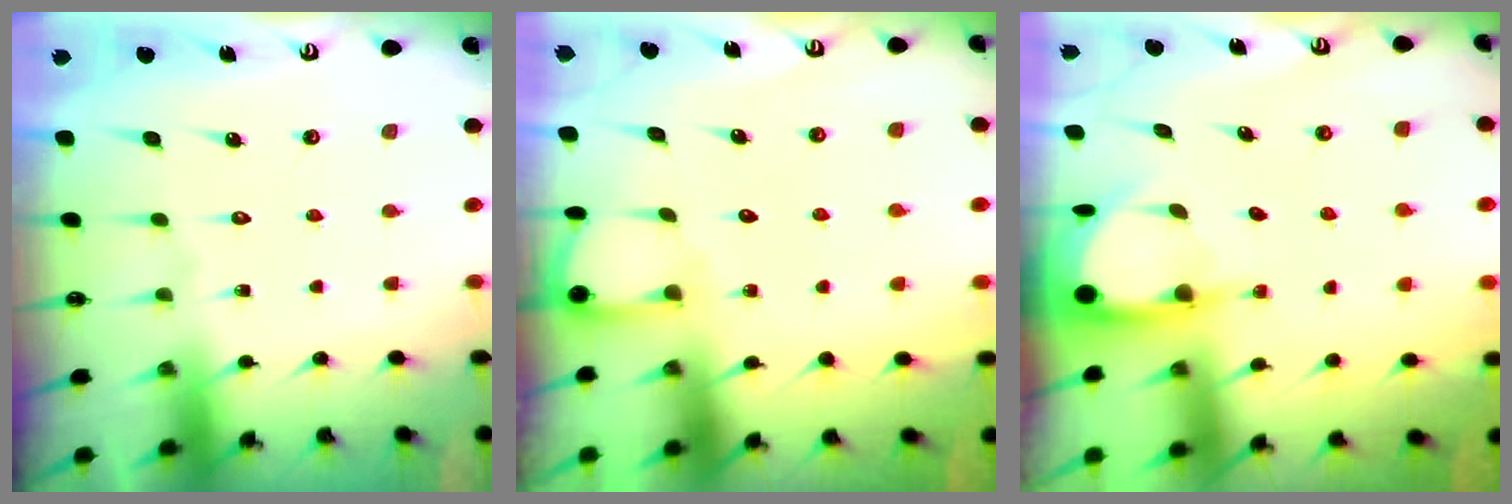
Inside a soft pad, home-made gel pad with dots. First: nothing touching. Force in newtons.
{"total": 2.7, "press": 2.7, "slide": 0.2}
{"total": 3.8, "press": 3.8, "slide": 0.1}